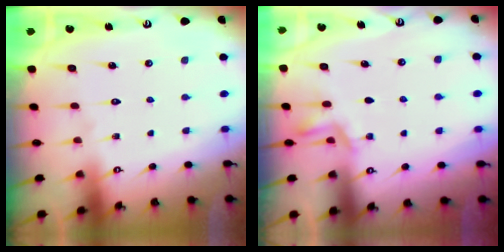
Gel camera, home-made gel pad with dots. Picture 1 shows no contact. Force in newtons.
{"total": 2.9, "press": 2.6, "slide": 1.1}